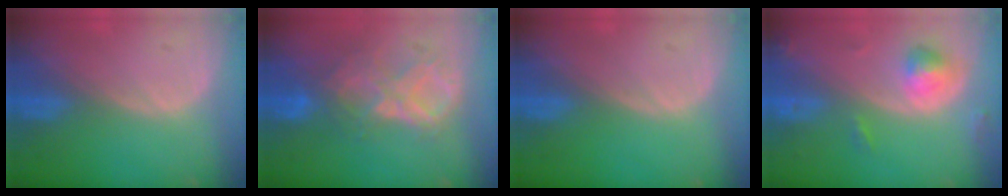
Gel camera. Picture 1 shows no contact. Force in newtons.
{"total": 8.8, "press": 7.7, "slide": 4.2}
{"total": 0.0}
{"total": 4.5, "press": 4.5, "slide": 0.6}